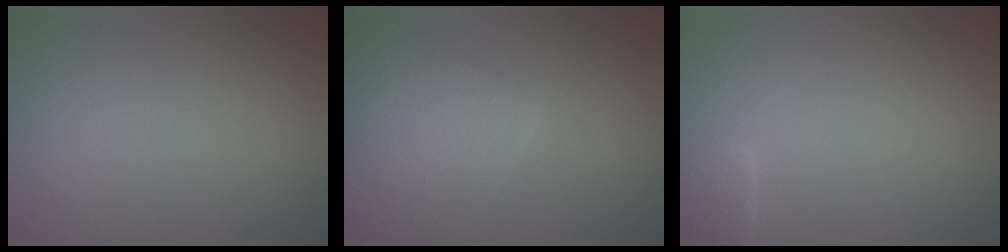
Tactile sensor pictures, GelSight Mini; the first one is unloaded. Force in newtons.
{"total": 7.5, "press": 7.5, "slide": 0.1}
{"total": 1.5, "press": 1.5, "slide": 0.1}